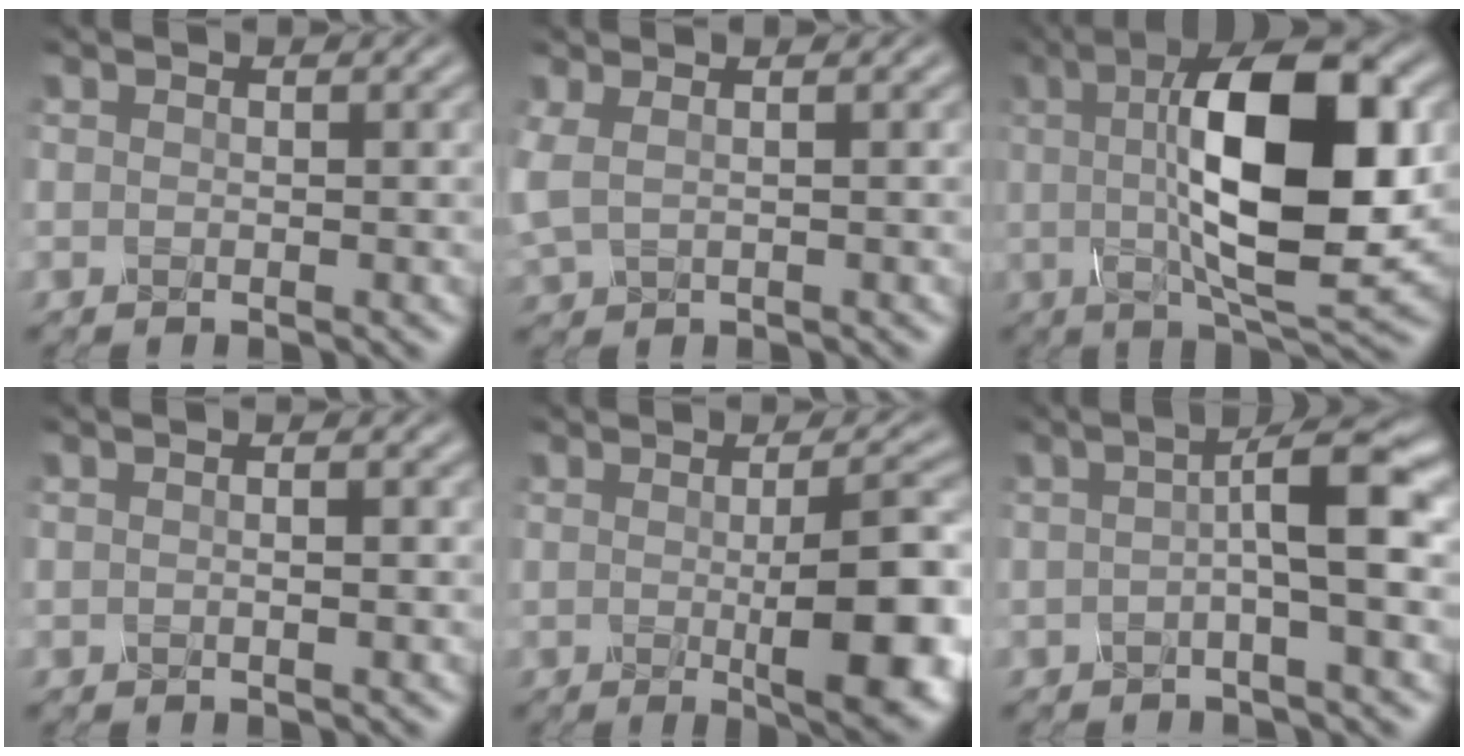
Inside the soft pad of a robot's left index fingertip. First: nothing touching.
{"total": 2.1, "force": [0.6, 1.0, 1.7], "torque": [-0.048, 0.004, 0.013]}
{"total": 13.9, "force": [1.5, 4.6, 13.0], "torque": [-0.196, 0.006, 0.021]}
{"total": 1.3, "force": [0.2, 0.5, 1.2], "torque": [-0.010, -0.005, -0.002]}
{"total": 9.1, "force": [-0.6, 2.3, 8.8], "torque": [-0.109, -0.003, -0.004]}
{"total": 4.9, "force": [0.3, 0.8, 4.8], "torque": [-0.071, 0.010, -0.001]}